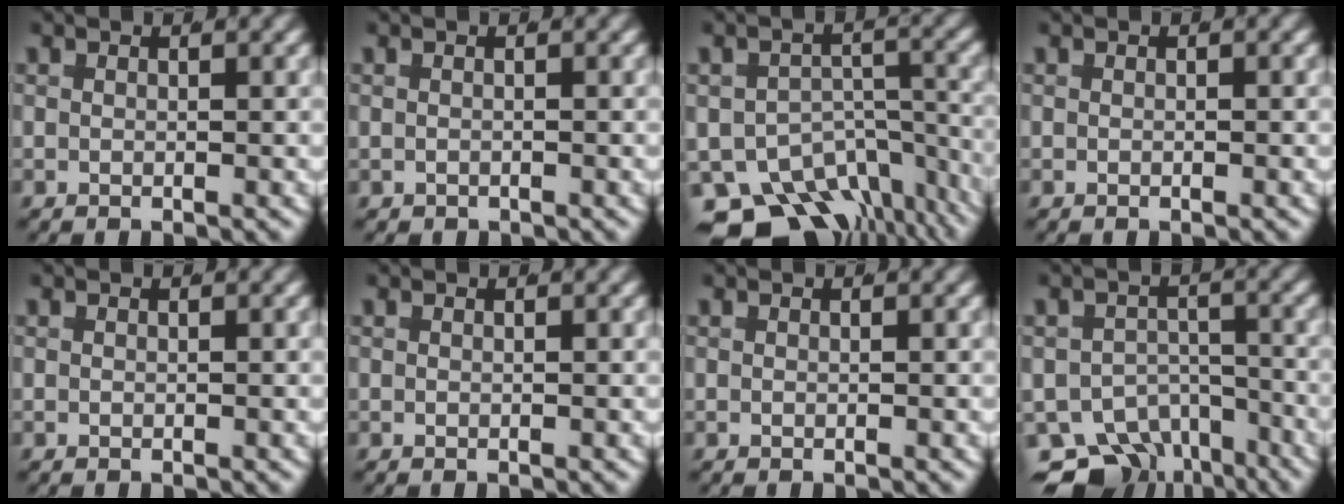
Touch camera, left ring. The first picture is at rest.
{"total": 1.0, "force": [-0.4, 0.9, 0.2], "torque": [-0.008, -0.008, -0.006]}
{"total": 16.6, "force": [-10.3, 11.1, 6.8], "torque": [-0.121, -0.070, -0.155]}
{"total": 0.0}
{"total": 0.0}
{"total": 0.0}
{"total": 0.0}
{"total": 14.2, "force": [-8.7, 10.1, 4.9], "torque": [-0.101, -0.064, -0.144]}